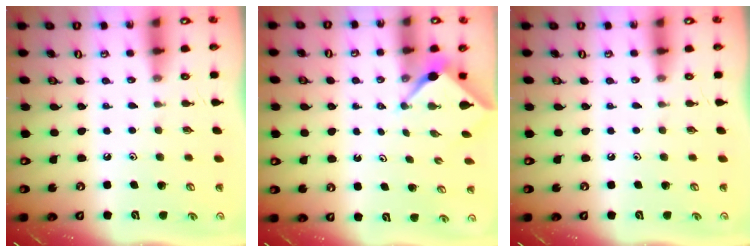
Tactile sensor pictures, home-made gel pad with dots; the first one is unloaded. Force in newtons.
{"total": 2.4, "press": 2.4, "slide": 0.3}
{"total": 0.0}